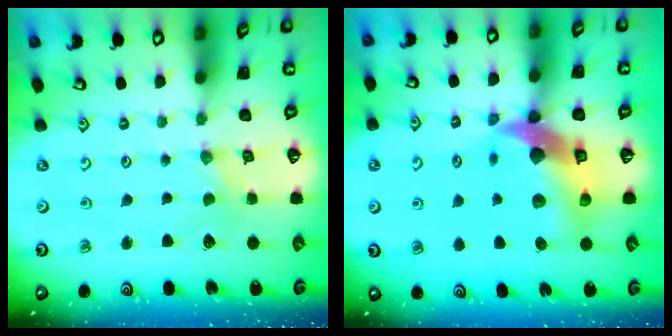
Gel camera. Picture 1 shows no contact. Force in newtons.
{"total": 14.1, "press": 14.0, "slide": 2.1}